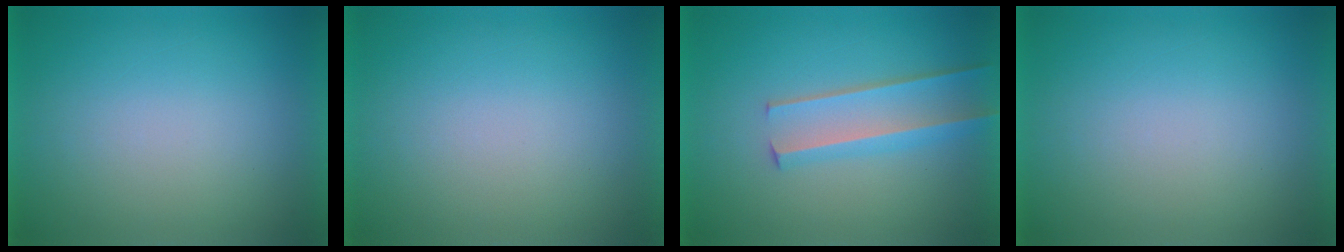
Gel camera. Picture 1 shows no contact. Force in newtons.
{"total": 1.1}
{"total": 2.9}
{"total": 0.0}